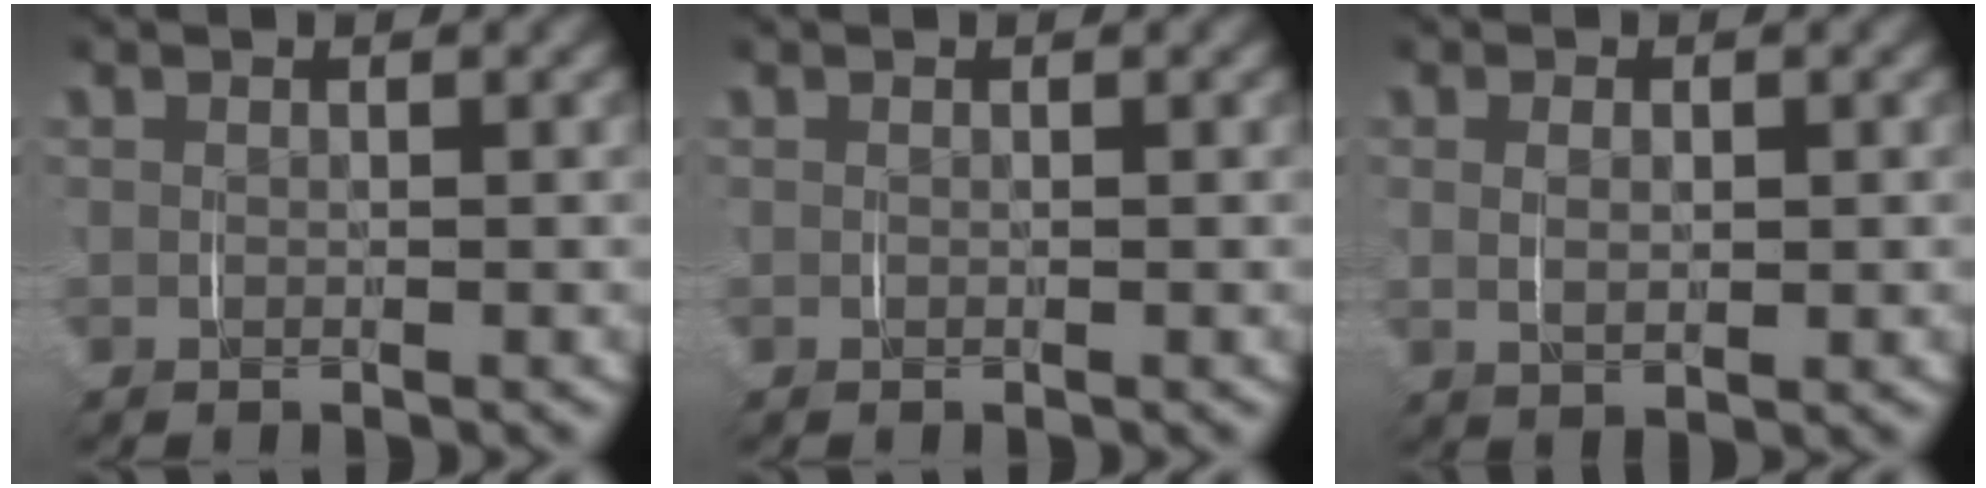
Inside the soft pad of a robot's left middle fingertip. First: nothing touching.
{"total": 0.0}
{"total": 1.7, "force": [0.3, 0.8, 1.4], "torque": [-0.025, -0.005, 0.013]}